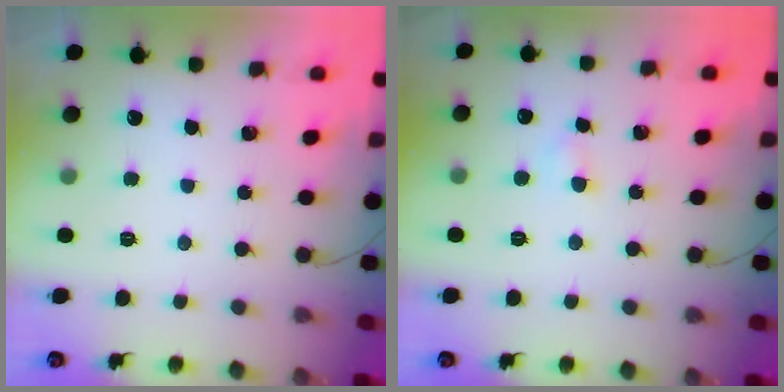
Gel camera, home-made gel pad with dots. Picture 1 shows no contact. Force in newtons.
{"total": 2.6, "press": 2.4, "slide": 0.9}